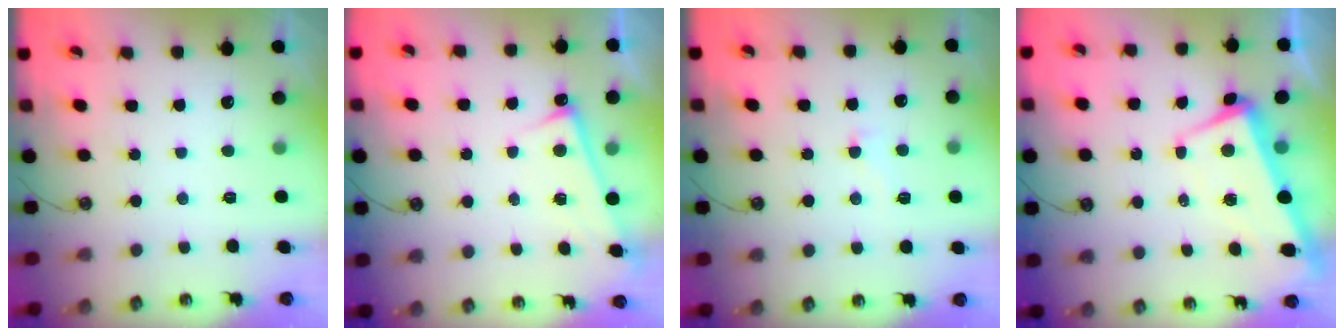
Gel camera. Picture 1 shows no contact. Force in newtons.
{"total": 4.2, "press": 4.2, "slide": 0.4}
{"total": 3.0, "press": 2.9, "slide": 0.7}
{"total": 1.6, "press": 1.3, "slide": 0.9}